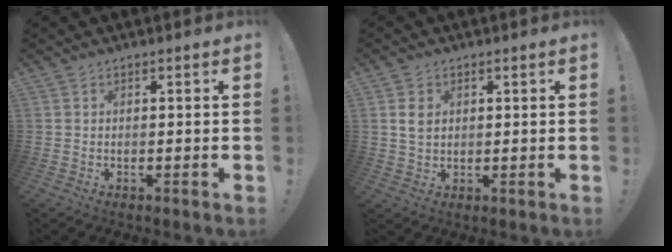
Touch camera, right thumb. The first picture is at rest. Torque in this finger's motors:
{"motor_torque": [-0.08, 0.19, -0.38, 0.15, 0.00]}